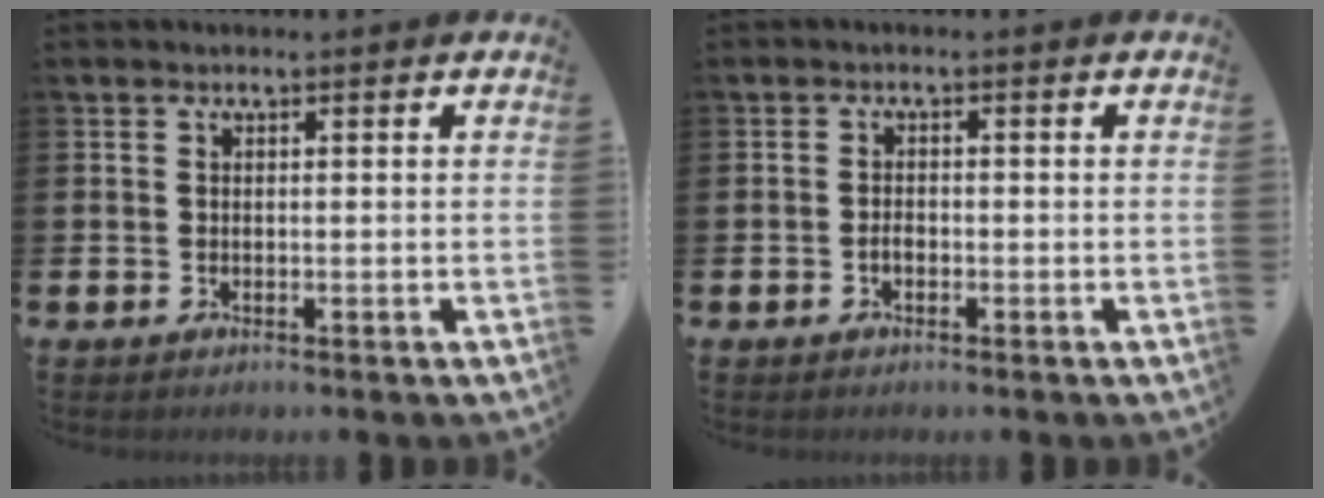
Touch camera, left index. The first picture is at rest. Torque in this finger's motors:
{"motor_torque": [0.31, 0.04, 0.00, 0.03]}